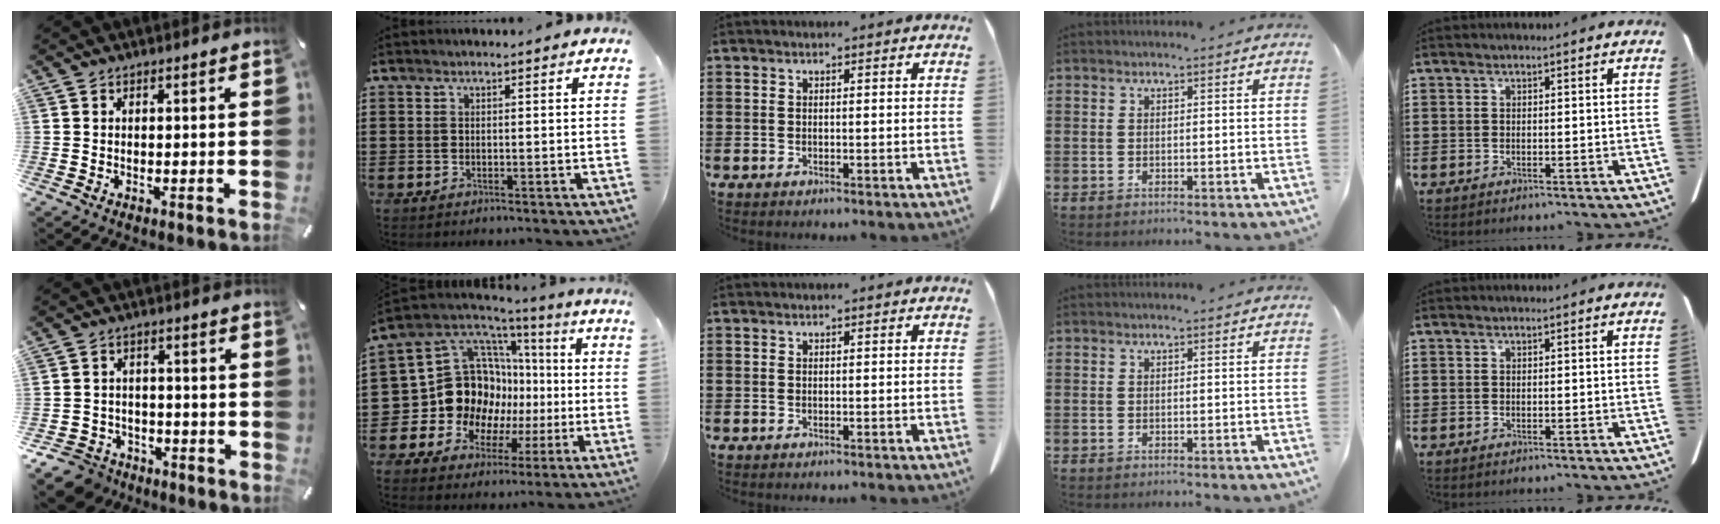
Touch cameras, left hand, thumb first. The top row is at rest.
{"thumb": {"total": 5.8, "force": [-4.0, 4.1, 1.3], "torque": [-0.036, 0.020, -0.080]}, "index": {"total": 14.5, "force": [-0.2, 13.1, 6.2], "torque": [-0.173, -0.029, 0.017]}}